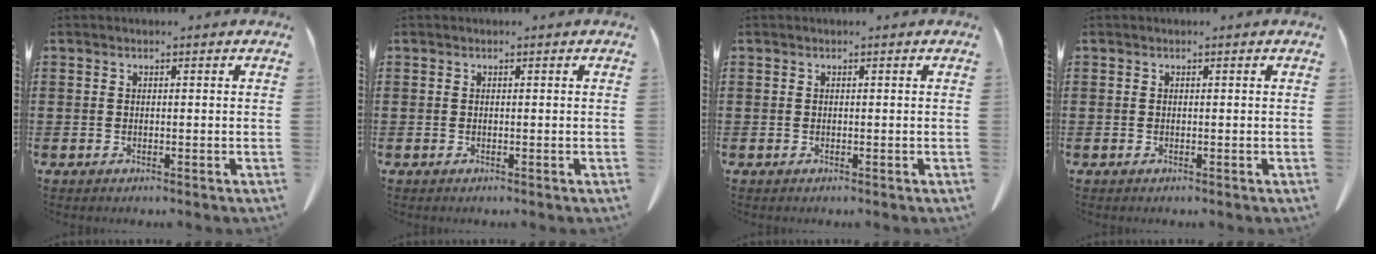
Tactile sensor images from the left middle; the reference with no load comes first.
{"total": 0.0}
{"total": 0.0}
{"total": 0.0}